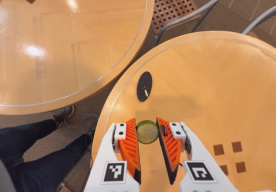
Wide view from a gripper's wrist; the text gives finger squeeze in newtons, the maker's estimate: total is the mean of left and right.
{"total": 9.8, "left": 10.1, "right": 9.6}